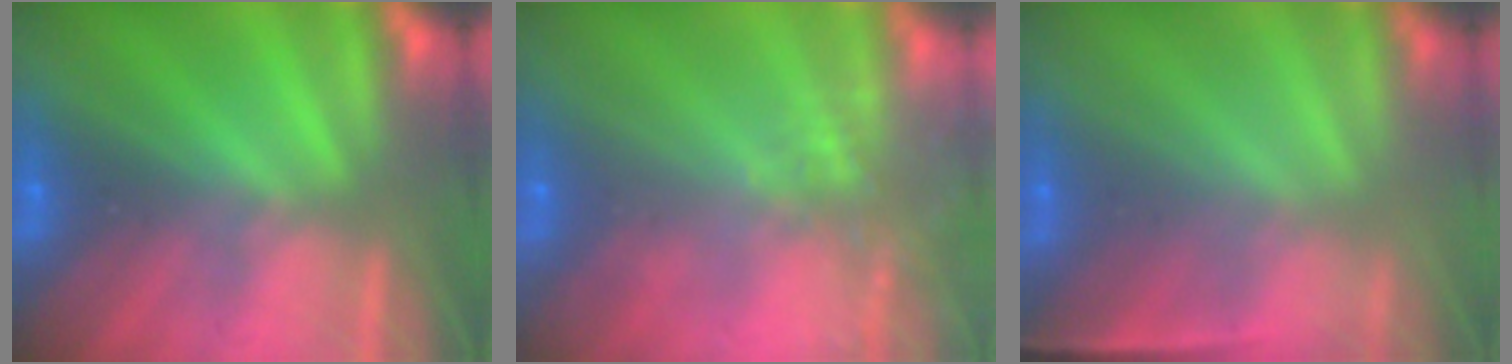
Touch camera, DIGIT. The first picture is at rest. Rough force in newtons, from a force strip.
{"total": 9.2}
{"total": 1.1}